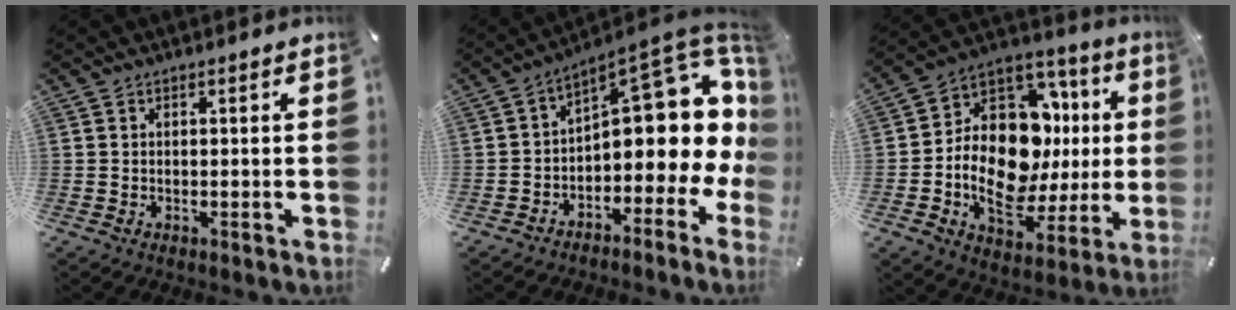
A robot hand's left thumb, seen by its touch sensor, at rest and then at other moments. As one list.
[{"total": 13.7, "force": [5.7, 7.6, 9.9], "torque": [-0.104, -0.073, 0.089]}, {"total": 21.2, "force": [0.4, 14.5, 15.5], "torque": [-0.272, -0.022, 0.015]}]